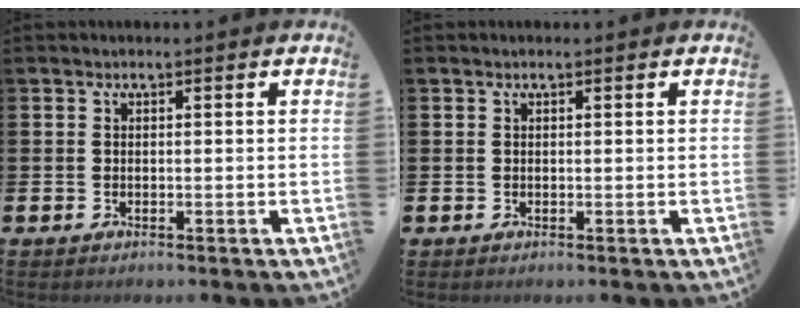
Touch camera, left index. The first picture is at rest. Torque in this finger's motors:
{"motor_torque": [0.03, -0.10, -0.04, 0.02]}